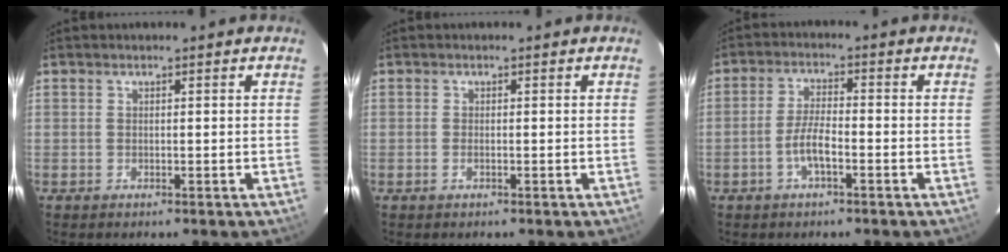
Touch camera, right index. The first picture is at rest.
{"total": 0.7, "force": [-0.4, 0.2, 0.6], "torque": [-0.013, 0.001, -0.007]}
{"total": 4.7, "force": [-2.2, 1.1, 4.0], "torque": [-0.088, 0.005, -0.041]}